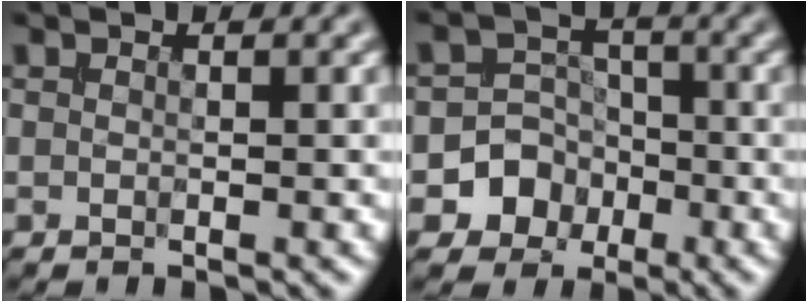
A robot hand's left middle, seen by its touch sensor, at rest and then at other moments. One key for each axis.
{"total": 4.7, "fx": -1.8, "fy": 4.2, "fz": 0.8, "tx": 0.023, "ty": 0.006, "tz": -0.054}